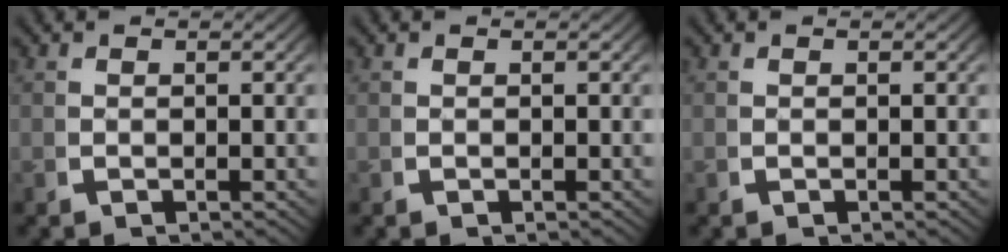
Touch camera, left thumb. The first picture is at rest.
{"total": 0.0}
{"total": 0.0}